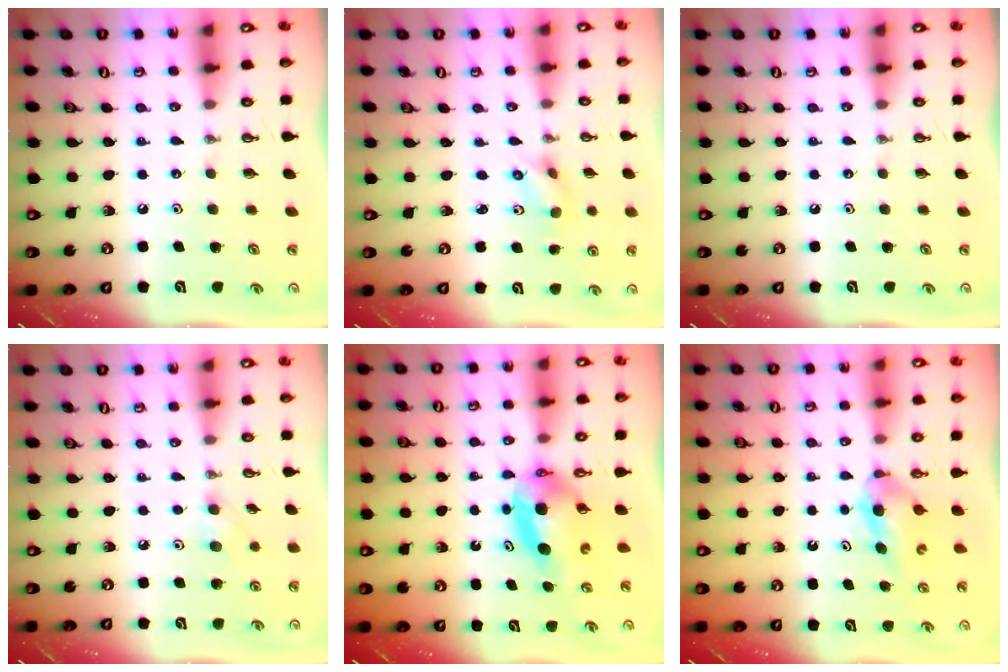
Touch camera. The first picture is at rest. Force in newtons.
{"total": 2.9, "press": 1.1, "slide": 2.7}
{"total": 0.0}
{"total": 6.4, "press": 6.3, "slide": 1.1}
{"total": 5.3, "press": 5.3, "slide": 0.3}
{"total": 5.0, "press": 4.7, "slide": 1.7}